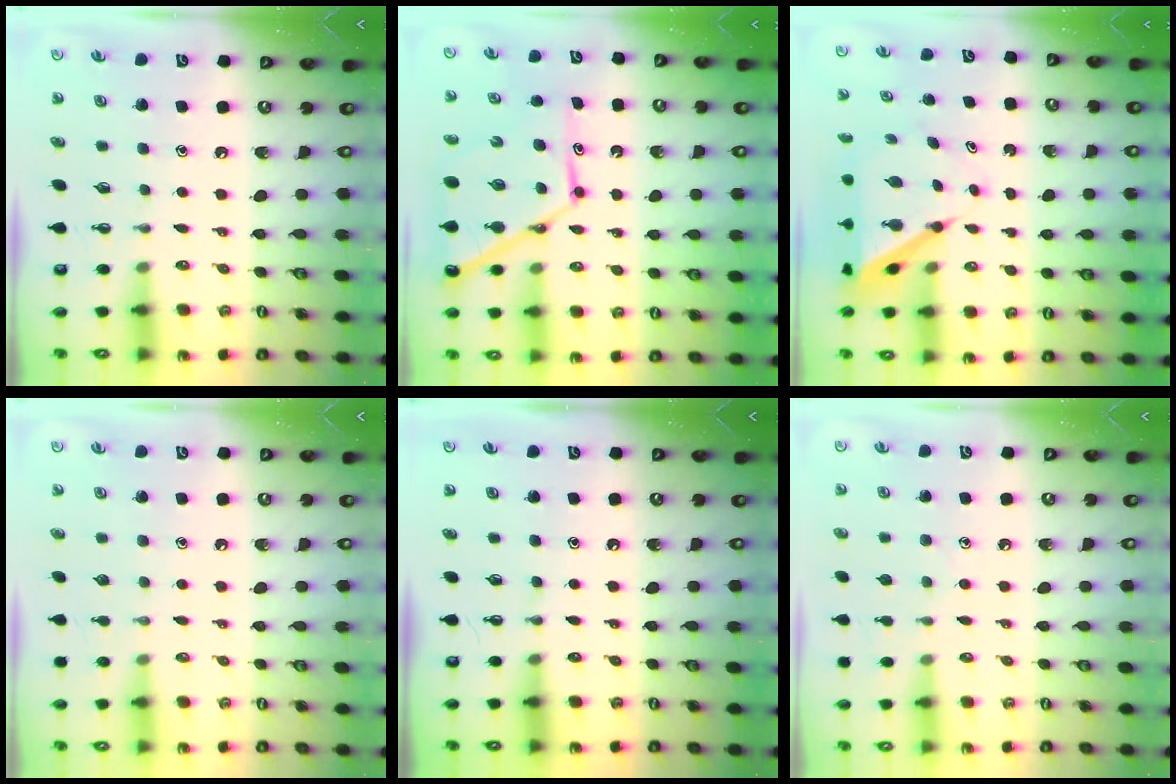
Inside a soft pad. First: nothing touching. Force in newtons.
{"total": 14.3, "press": 14.2, "slide": 1.4}
{"total": 8.3, "press": 8.2, "slide": 0.7}
{"total": 0.0}
{"total": 0.0}
{"total": 4.3, "press": 4.3, "slide": 0.4}